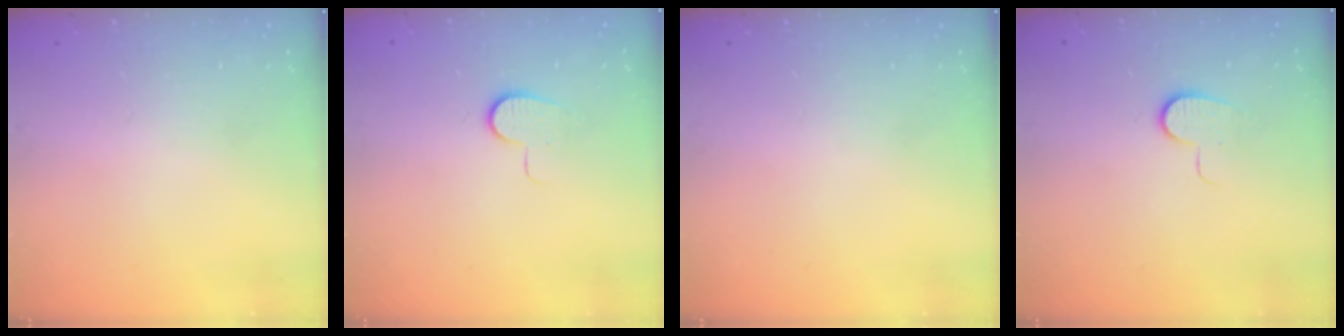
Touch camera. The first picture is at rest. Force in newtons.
{"total": 7.0, "press": 7.0, "slide": 0.6}
{"total": 0.0}
{"total": 7.0, "press": 7.0, "slide": 0.6}